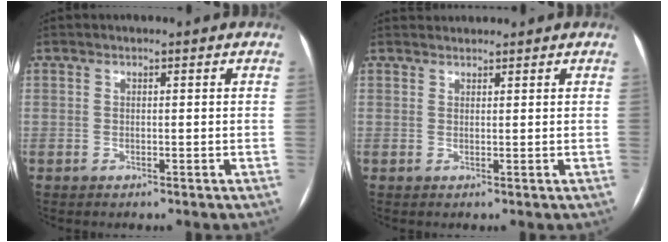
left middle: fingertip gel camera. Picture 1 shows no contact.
{"total": 1.5, "force": [1.5, 0.3, -0.2], "torque": [-0.002, 0.015, 0.028]}